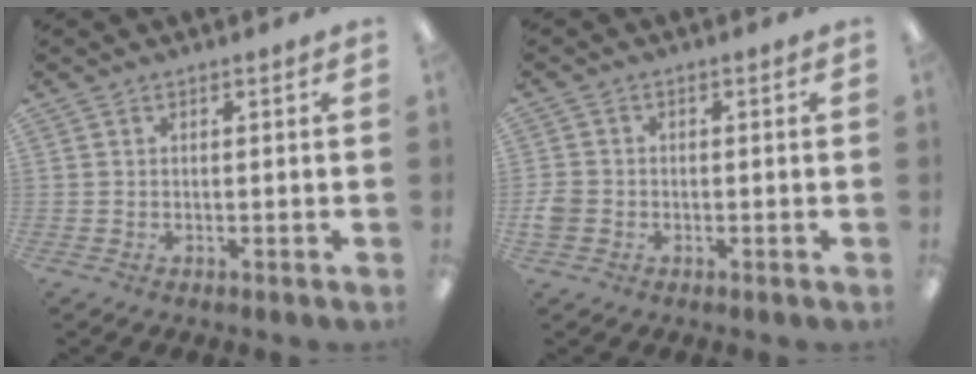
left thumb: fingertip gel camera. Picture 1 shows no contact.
{"total": 3.4, "force": [-1.0, 2.9, 1.4], "torque": [-0.019, 0.009, -0.016]}